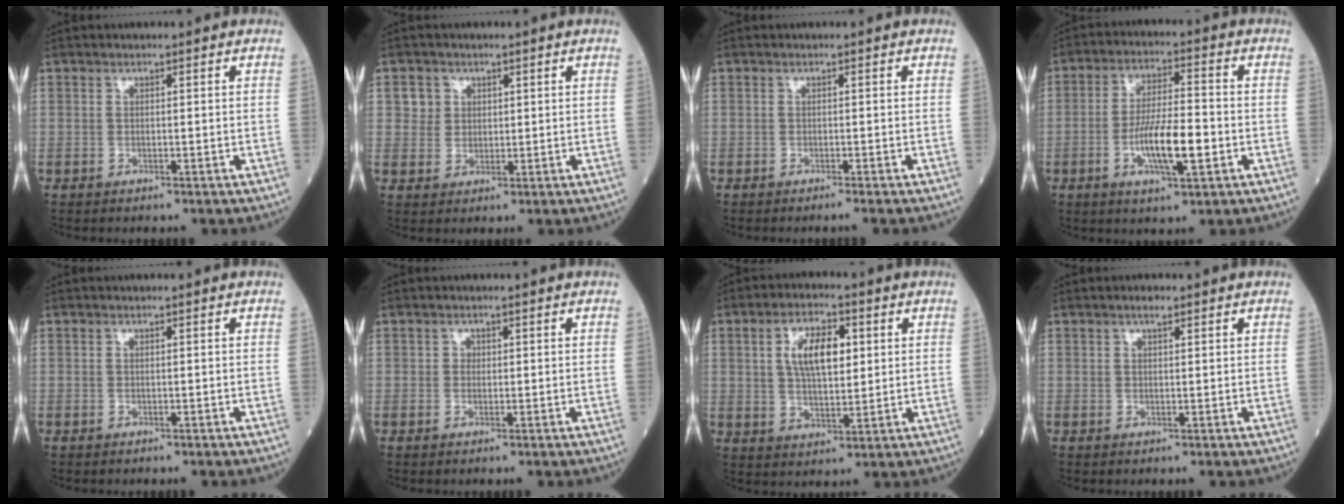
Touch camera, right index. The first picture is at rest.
{"total": 3.1, "force": [1.2, 2.8, 0.3], "torque": [0.000, 0.005, 0.019]}
{"total": 1.3, "force": [-1.1, -0.4, 0.6], "torque": [-0.003, 0.005, -0.020]}
{"total": 9.7, "force": [-2.7, 2.0, 9.1], "torque": [-0.167, 0.001, -0.049]}
{"total": 0.0}
{"total": 0.7, "force": [0.1, 0.6, 0.2], "torque": [0.003, 0.002, 0.000]}
{"total": 8.3, "force": [2.2, 3.4, 7.2], "torque": [-0.136, 0.012, 0.040]}
{"total": 1.2, "force": [0.8, 0.4, 0.9], "torque": [-0.014, 0.003, 0.013]}